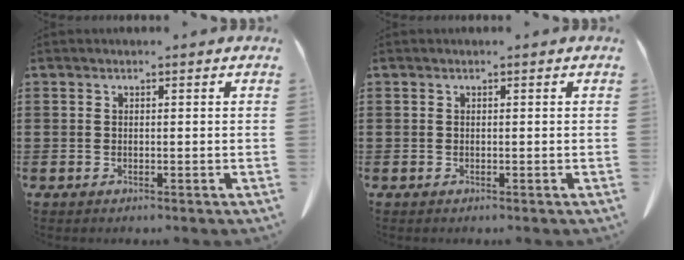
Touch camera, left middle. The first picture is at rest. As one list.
[{"total": 0.0}]